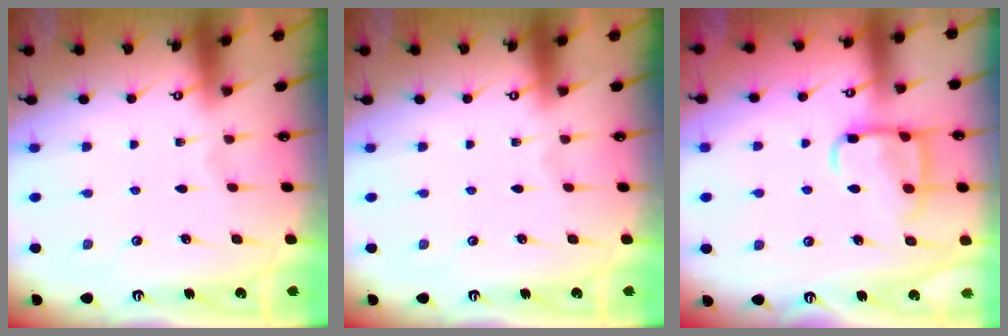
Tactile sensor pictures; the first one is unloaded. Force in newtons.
{"total": 0.0}
{"total": 12.4, "press": 12.4, "slide": 1.1}